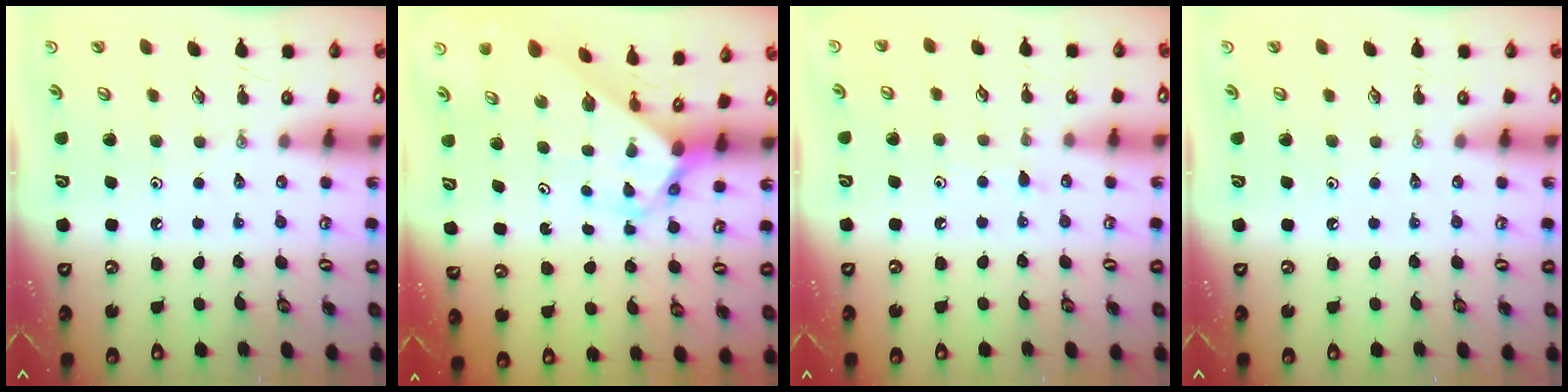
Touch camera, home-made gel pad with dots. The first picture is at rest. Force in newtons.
{"total": 2.6, "press": 2.6, "slide": 0.2}
{"total": 6.1, "press": 6.0, "slide": 0.6}
{"total": 0.0}